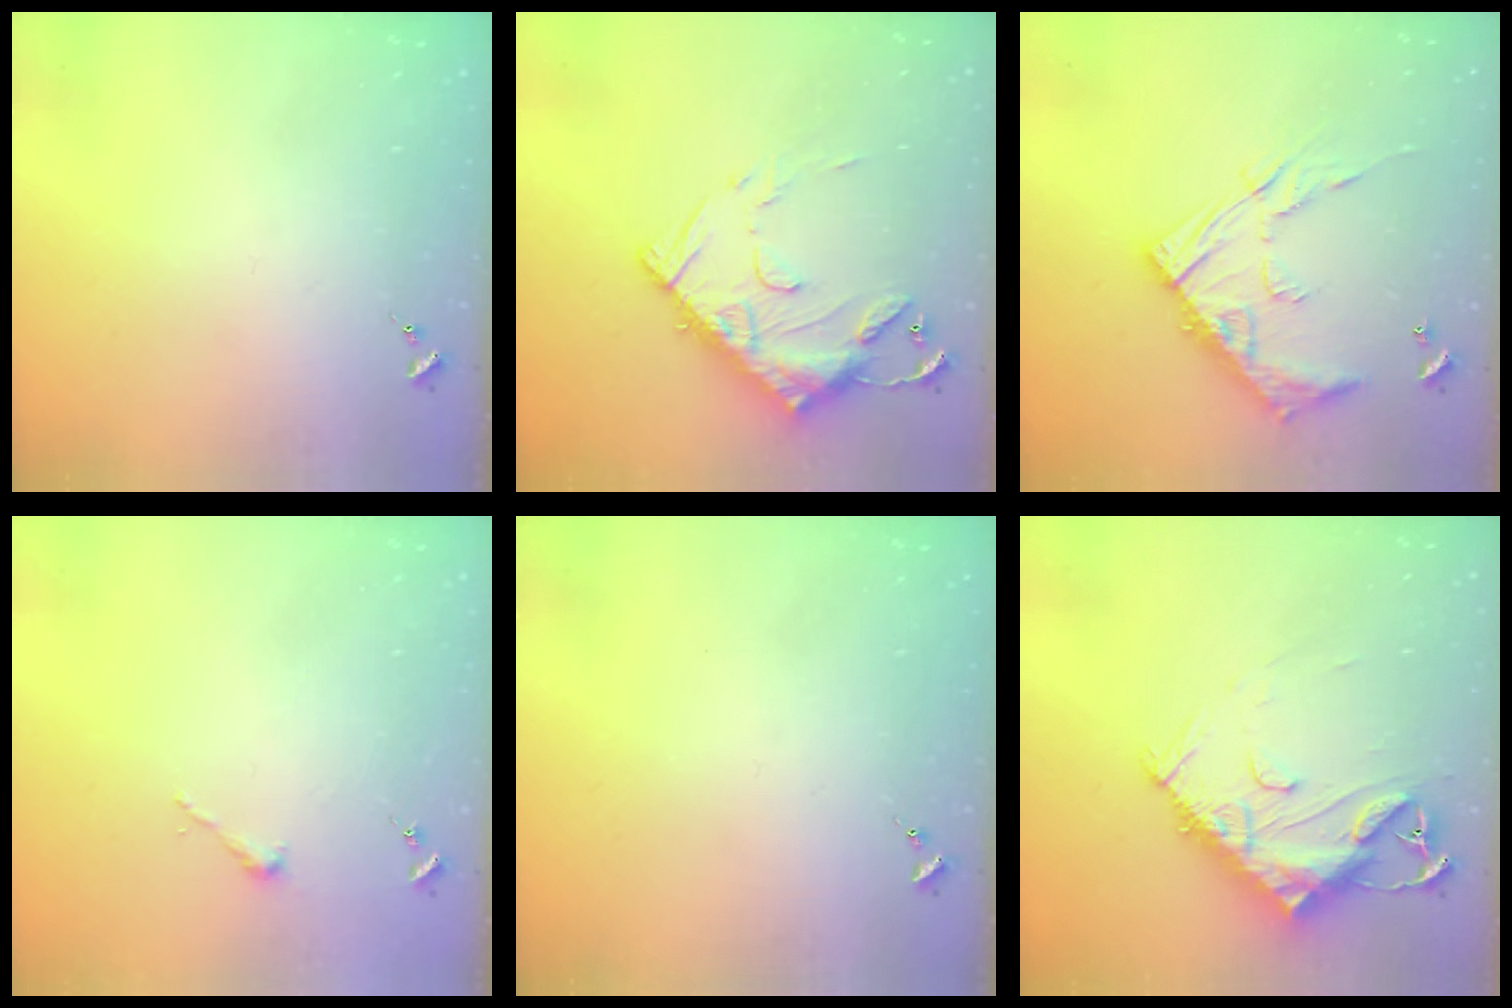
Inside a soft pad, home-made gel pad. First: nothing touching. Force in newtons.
{"total": 16.8, "press": 16.7, "slide": 1.2}
{"total": 17.3, "press": 17.3, "slide": 1.4}
{"total": 2.5, "press": 2.5, "slide": 0.2}
{"total": 0.0}
{"total": 14.6, "press": 14.5, "slide": 1.1}